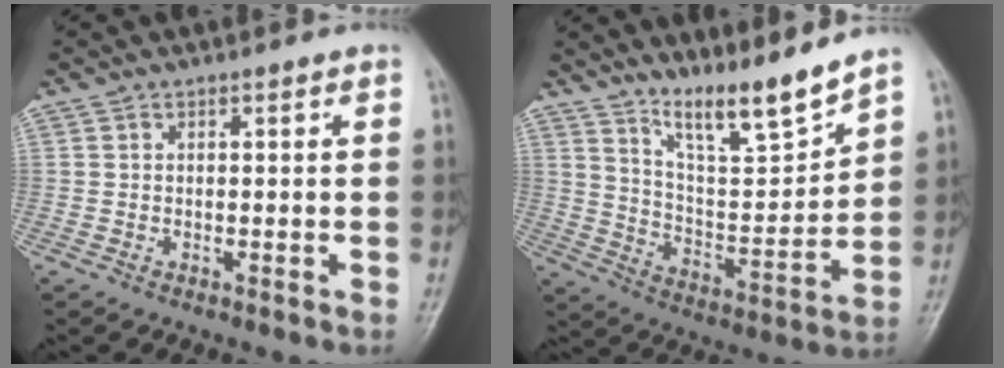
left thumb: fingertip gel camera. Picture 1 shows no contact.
{"total": 11.4, "force": [10.0, 0.6, 5.6], "torque": [-0.083, -0.076, 0.185]}